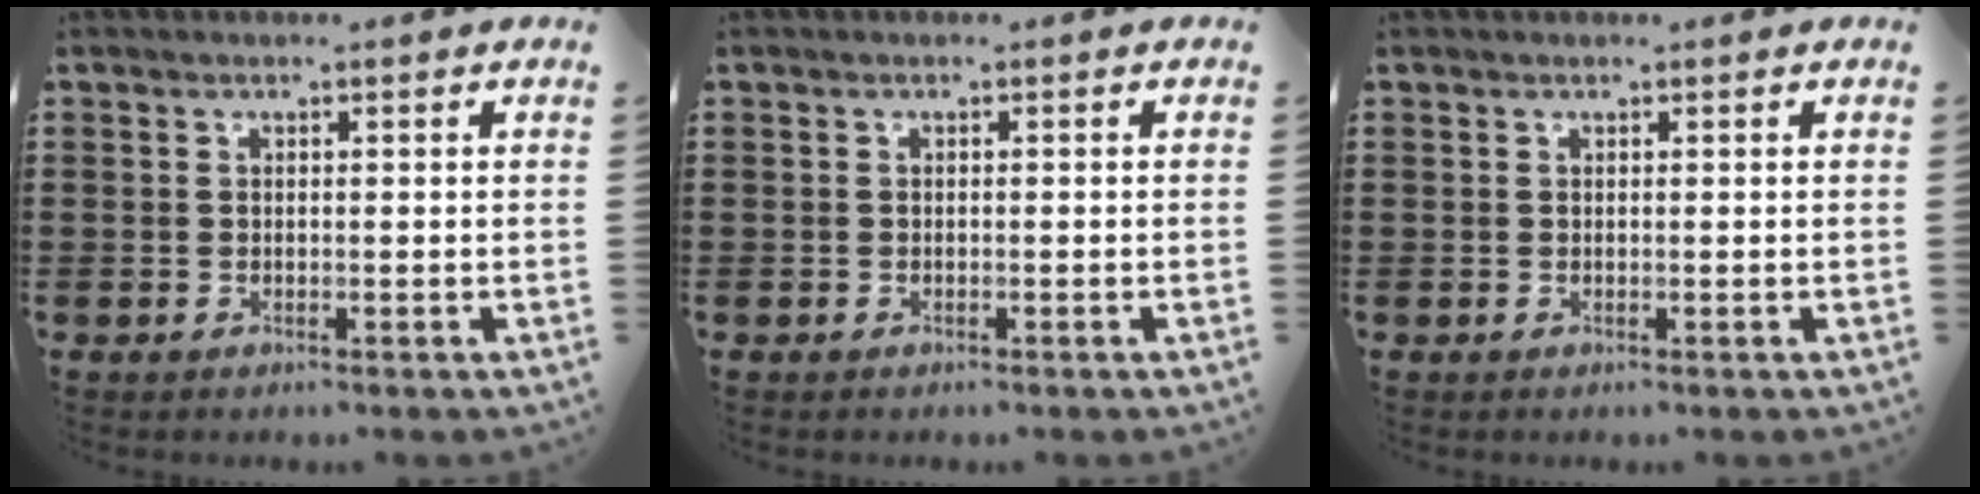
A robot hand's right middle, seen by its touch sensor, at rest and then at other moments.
{"total": 0.0}
{"total": 0.0}